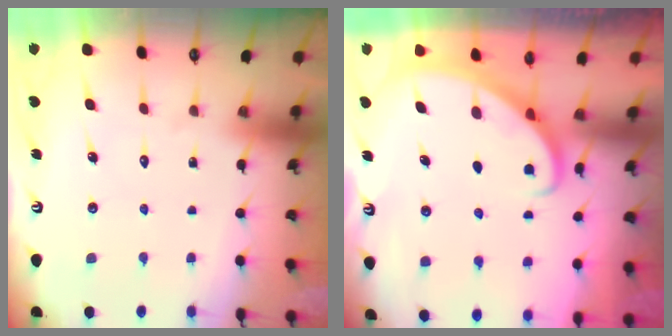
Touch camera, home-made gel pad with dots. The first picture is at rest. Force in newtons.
{"total": 2.8, "press": 2.8, "slide": 0.2}